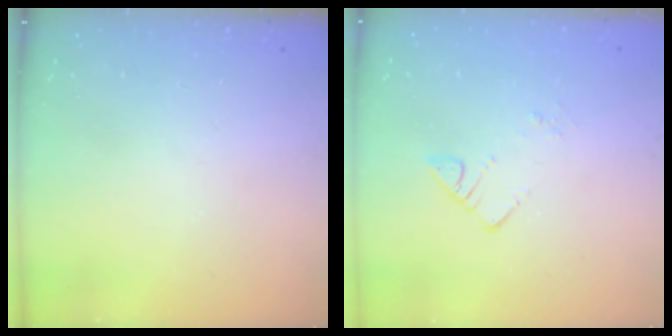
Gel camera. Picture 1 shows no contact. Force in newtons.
{"total": 2.6, "press": 2.6, "slide": 0.1}